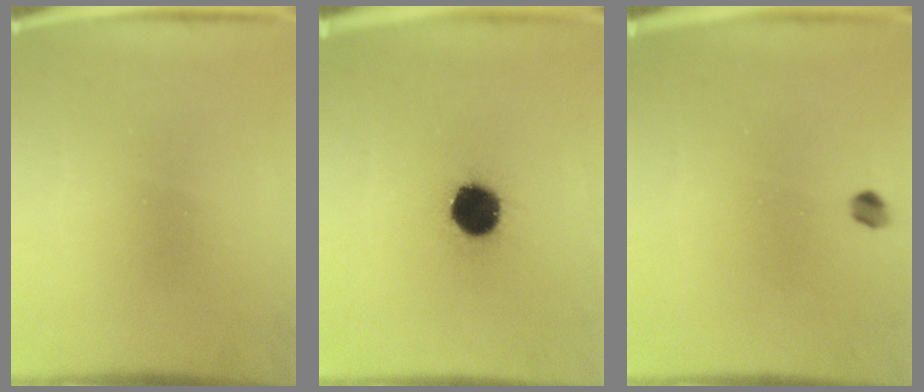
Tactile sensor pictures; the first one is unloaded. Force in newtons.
{"total": 12.9}
{"total": 1.7}